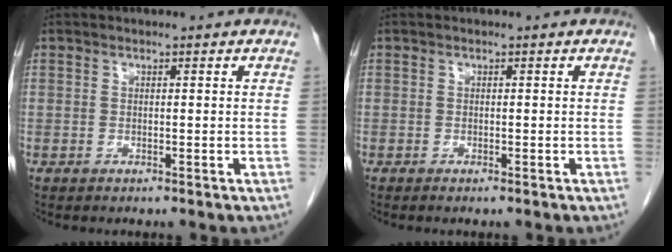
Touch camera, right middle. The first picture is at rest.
{"total": 0.6, "force": [-0.5, 0.0, 0.4], "torque": [-0.009, -0.002, -0.006]}